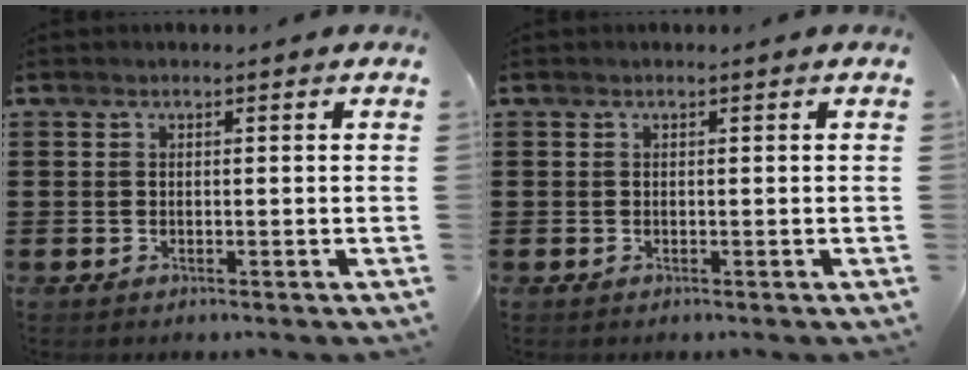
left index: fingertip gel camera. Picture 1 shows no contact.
{"total": 0.0}